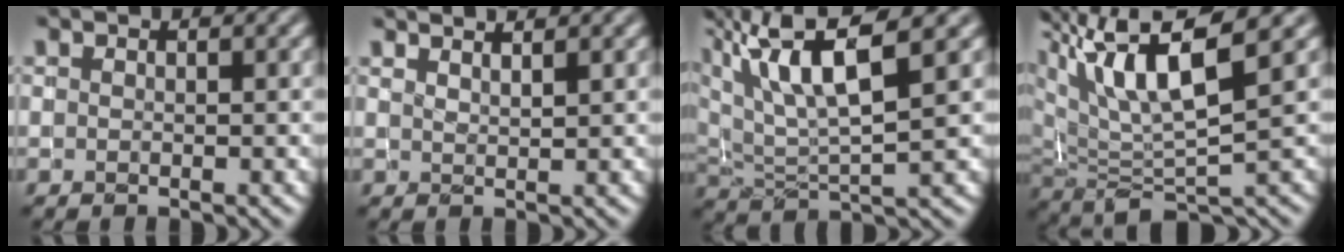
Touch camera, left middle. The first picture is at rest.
{"total": 2.4, "force": [2.0, 0.7, 1.2], "torque": [0.010, 0.008, 0.008]}
{"total": 8.8, "force": [4.8, 2.2, 7.0], "torque": [-0.138, 0.015, 0.088]}
{"total": 9.0, "force": [4.2, 2.4, 7.6], "torque": [-0.145, 0.011, 0.078]}